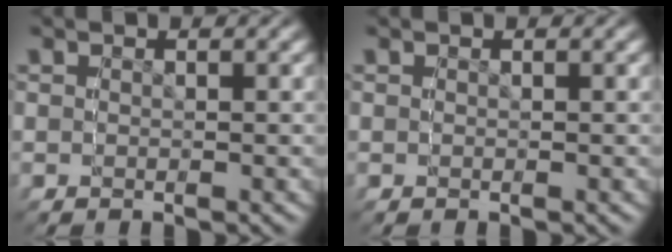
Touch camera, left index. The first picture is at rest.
{"total": 0.0}